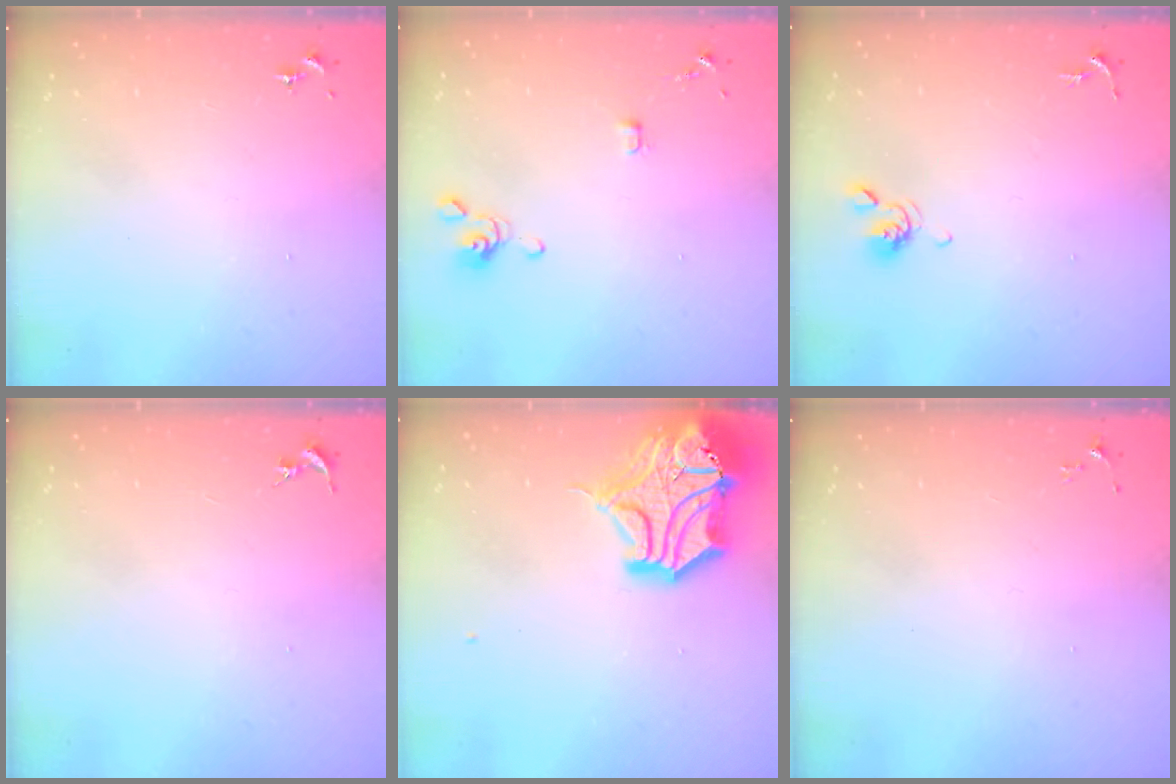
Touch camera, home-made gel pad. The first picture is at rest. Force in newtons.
{"total": 4.2, "press": 4.1, "slide": 1.0}
{"total": 6.0, "press": 5.9, "slide": 1.2}
{"total": 0.0}
{"total": 18.3, "press": 18.2, "slide": 2.4}
{"total": 3.5, "press": 3.5, "slide": 0.5}